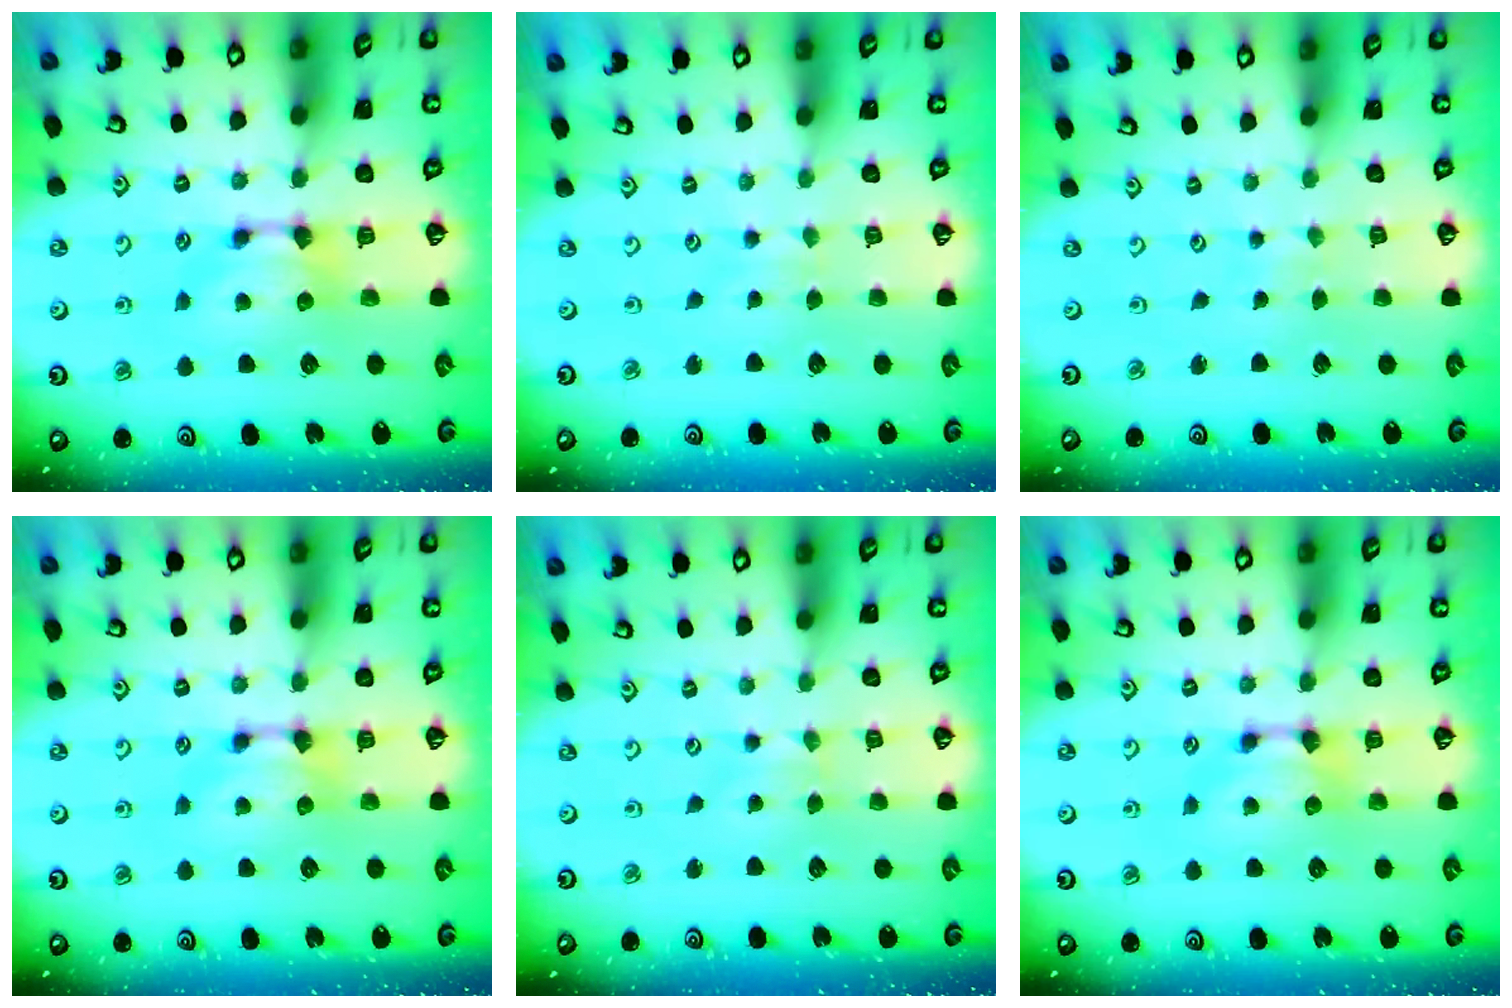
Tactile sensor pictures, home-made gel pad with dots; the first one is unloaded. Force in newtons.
{"total": 3.1, "press": 3.1, "slide": 0.1}
{"total": 5.1, "press": 5.1, "slide": 0.2}
{"total": 0.0}
{"total": 2.1, "press": 1.6, "slide": 1.4}
{"total": 0.0}